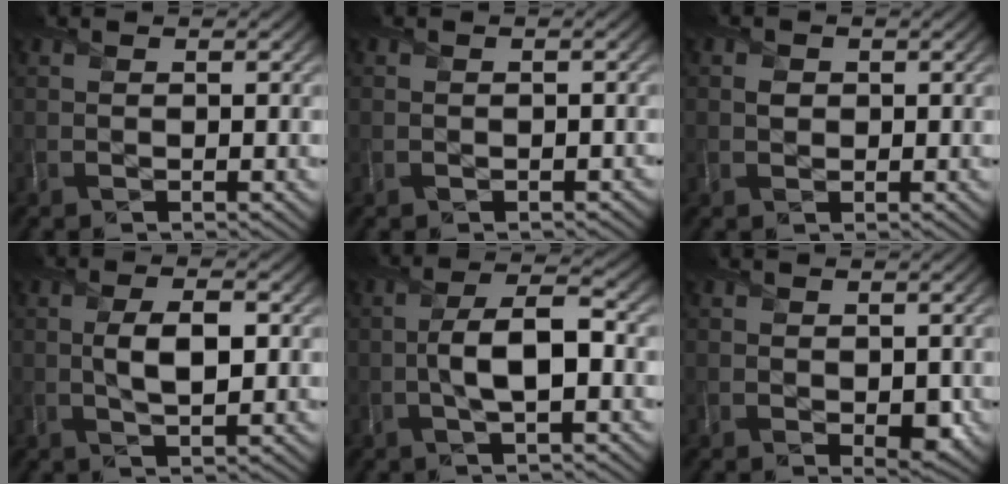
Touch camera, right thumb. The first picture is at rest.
{"total": 0.8, "force": [-0.4, 0.7, 0.0], "torque": [0.002, -0.008, -0.009]}
{"total": 1.3, "force": [0.2, 1.2, 0.5], "torque": [-0.008, -0.002, -0.001]}
{"total": 5.0, "force": [0.2, 2.2, 4.4], "torque": [-0.087, 0.000, 0.002]}
{"total": 6.7, "force": [-1.0, 2.5, 6.1], "torque": [-0.116, 0.009, -0.025]}
{"total": 2.5, "force": [-0.2, 1.8, 1.7], "torque": [-0.027, -0.014, 0.000]}